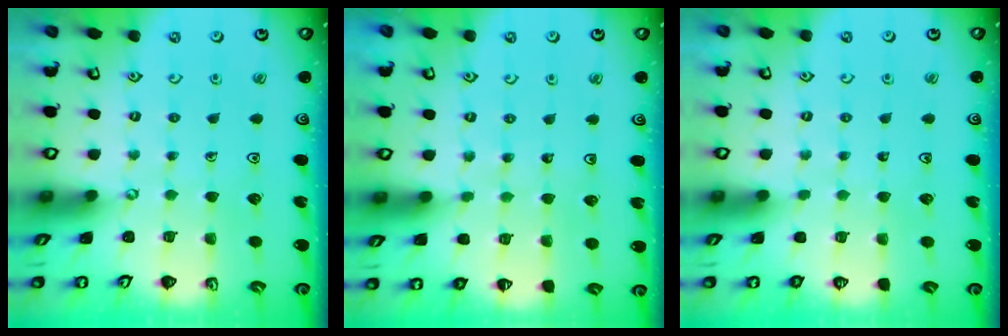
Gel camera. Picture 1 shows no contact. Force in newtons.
{"total": 3.0, "press": 3.0, "slide": 0.2}
{"total": 0.0}